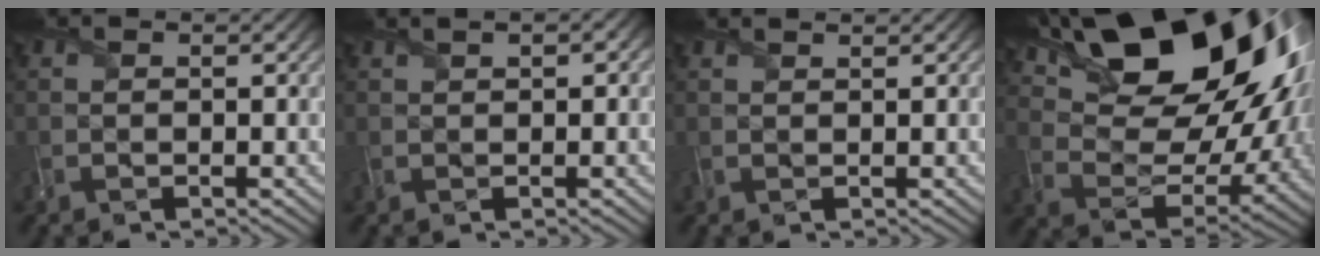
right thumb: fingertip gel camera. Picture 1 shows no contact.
{"total": 2.4, "force": [1.1, 1.1, 1.9], "torque": [-0.039, 0.004, 0.018]}
{"total": 1.1, "force": [1.1, 0.0, 0.3], "torque": [-0.019, -0.001, 0.016]}
{"total": 20.8, "force": [10.2, 11.6, 14.0], "torque": [-0.247, 0.031, 0.172]}